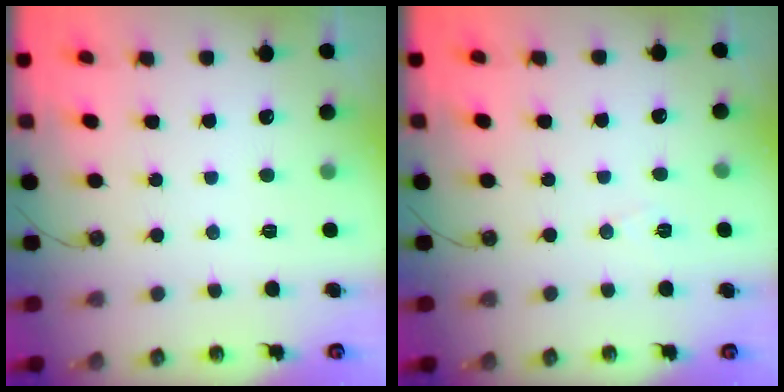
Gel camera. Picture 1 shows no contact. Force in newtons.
{"total": 6.1, "press": 4.2, "slide": 4.5}